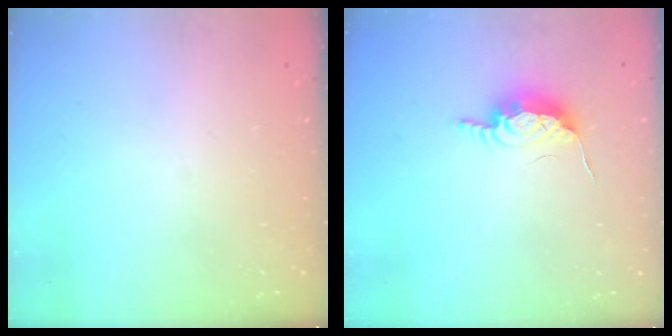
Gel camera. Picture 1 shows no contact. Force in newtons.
{"total": 8.6, "press": 8.5, "slide": 0.9}